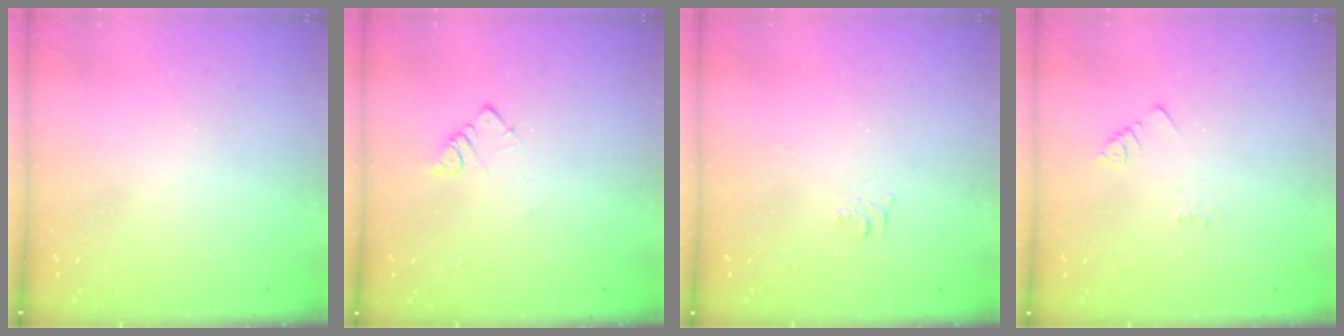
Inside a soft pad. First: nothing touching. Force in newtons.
{"total": 3.2, "press": 3.2, "slide": 0.3}
{"total": 4.5, "press": 4.5, "slide": 0.7}
{"total": 2.2, "press": 2.1, "slide": 0.4}